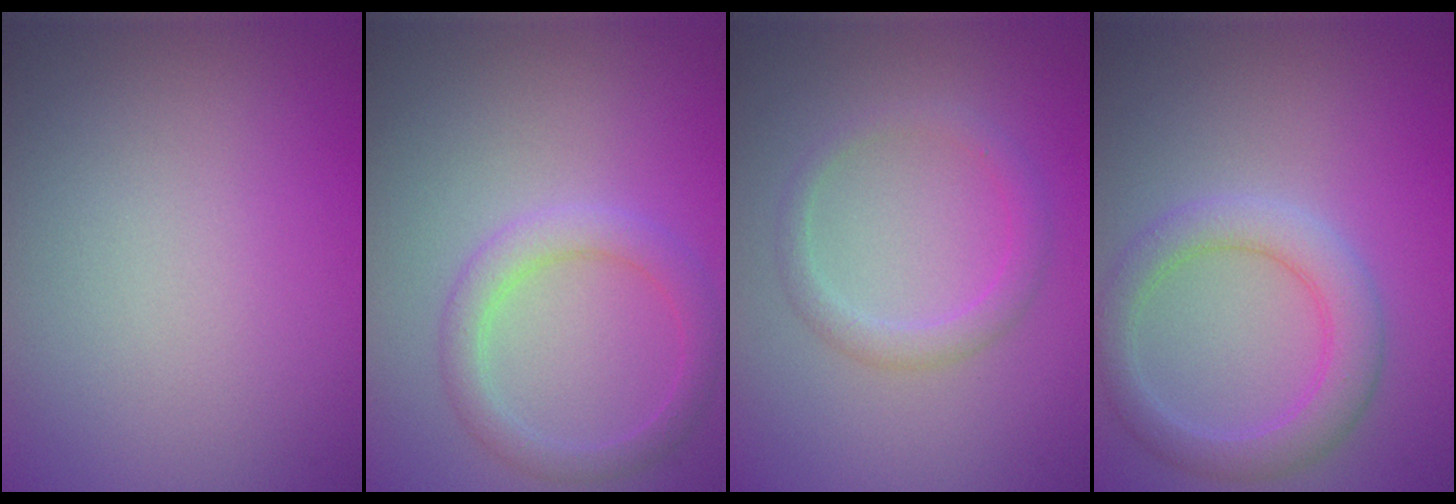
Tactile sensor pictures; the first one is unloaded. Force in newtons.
{"total": 2.7, "press": 2.7, "slide": 0.1}
{"total": 2.0, "press": 2.0, "slide": 0.1}
{"total": 3.8, "press": 3.8, "slide": 0.2}